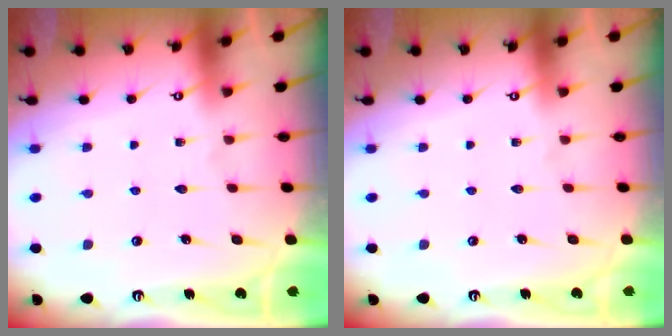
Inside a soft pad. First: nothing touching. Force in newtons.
{"total": 0.0}